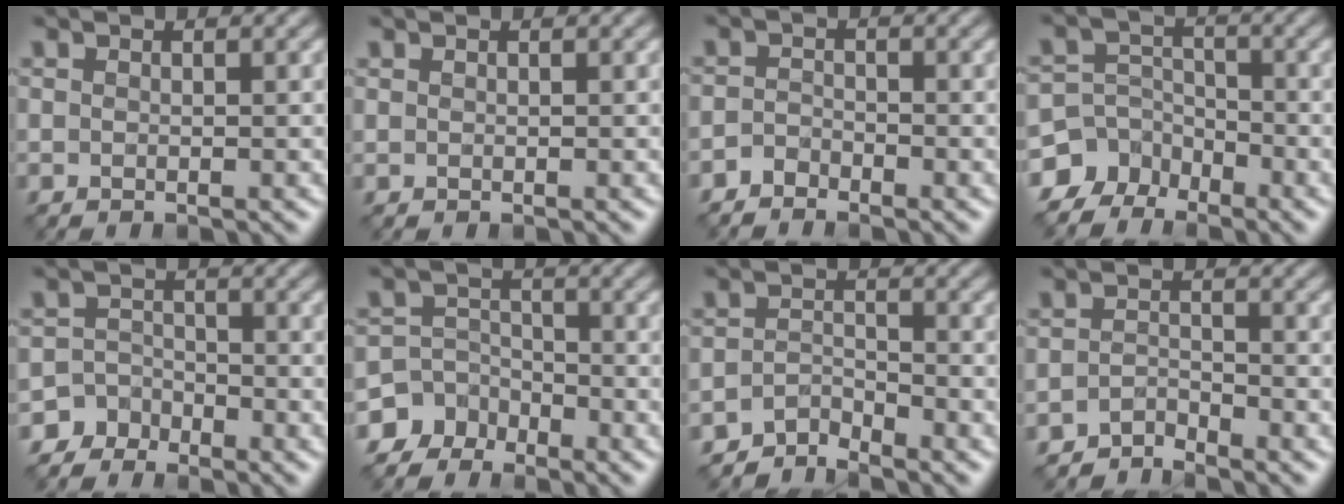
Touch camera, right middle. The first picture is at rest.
{"total": 0.0}
{"total": 1.6, "force": [-1.5, 0.4, 0.1], "torque": [-0.002, 0.003, -0.035]}
{"total": 5.7, "force": [-4.3, 3.8, 0.4], "torque": [0.015, -0.002, -0.092]}
{"total": 3.1, "force": [-2.6, 1.6, -0.4], "torque": [0.031, 0.007, -0.054]}
{"total": 5.2, "force": [-3.9, 3.5, -0.1], "torque": [0.027, -0.004, -0.085]}
{"total": 2.4, "force": [-2.4, 0.2, 0.0], "torque": [-0.001, 0.008, -0.052]}
{"total": 2.0, "force": [-2.0, 0.1, -0.1], "torque": [0.001, 0.007, -0.042]}